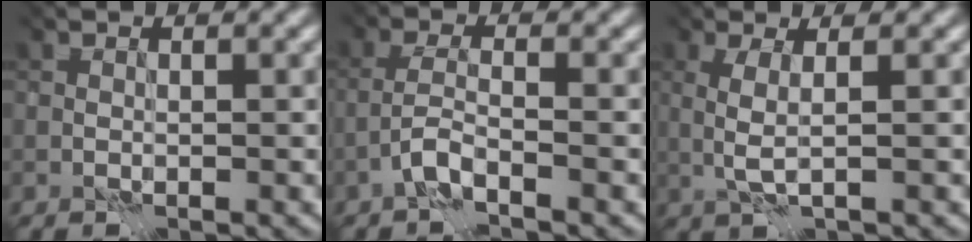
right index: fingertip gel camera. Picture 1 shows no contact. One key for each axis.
{"total": 4.0, "fx": -3.8, "fy": -1.0, "fz": 0.8, "tx": -0.034, "ty": -0.013, "tz": -0.053}
{"total": 2.3, "fx": -1.7, "fy": -0.7, "fz": 1.3, "tx": -0.045, "ty": -0.015, "tz": -0.008}